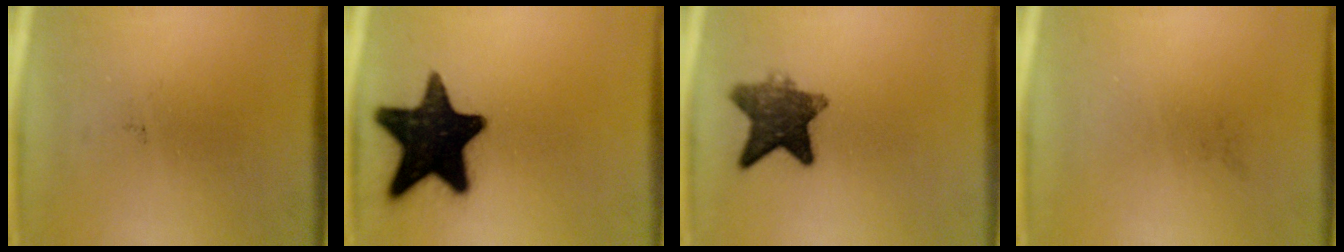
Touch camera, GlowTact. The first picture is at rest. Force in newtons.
{"total": 19.2}
{"total": 8.5}
{"total": 0.0}